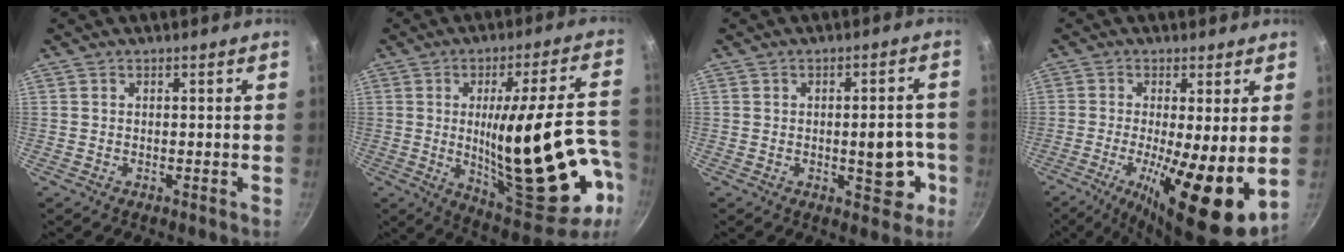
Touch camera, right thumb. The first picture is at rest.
{"total": 26.9, "force": [-5.4, 8.5, 25.0], "torque": [-0.340, 0.006, -0.049]}
{"total": 7.9, "force": [-2.0, 3.9, 6.5], "torque": [-0.047, 0.015, -0.024]}
{"total": 14.9, "force": [-2.1, 3.8, 14.2], "torque": [-0.240, -0.019, -0.032]}